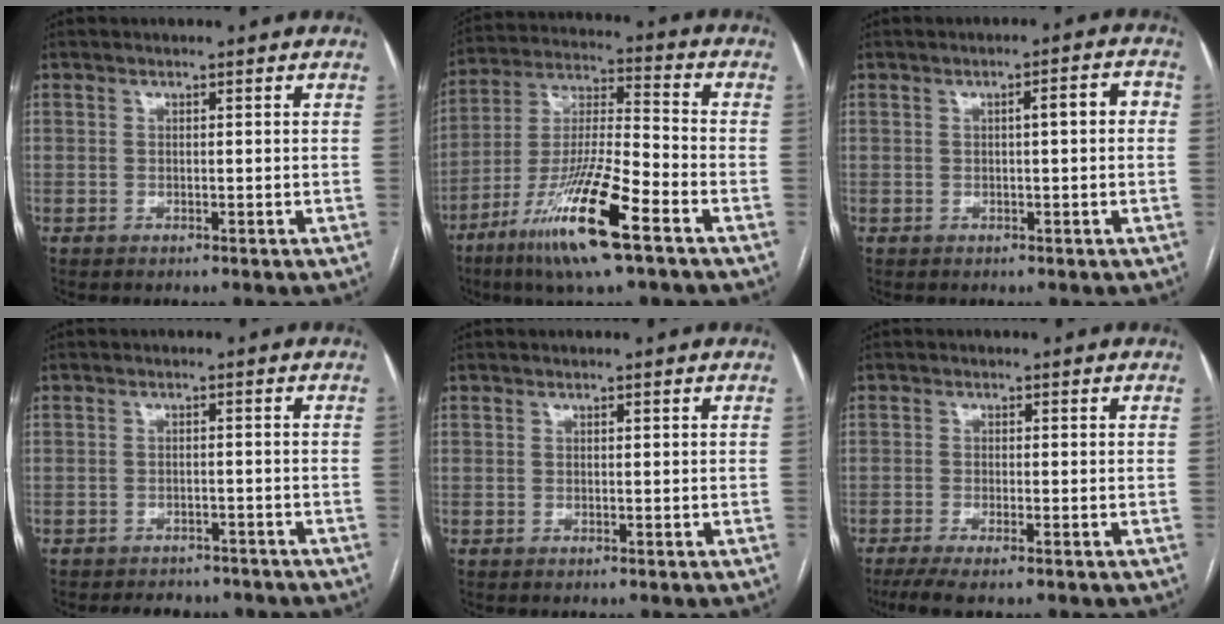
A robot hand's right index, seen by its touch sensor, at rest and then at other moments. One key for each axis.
{"total": 16.3, "fx": -8.7, "fy": 1.1, "fz": 13.8, "tx": -0.276, "ty": -0.033, "tz": -0.161}
{"total": 3.4, "fx": 0.3, "fy": 0.4, "fz": 3.4, "tx": -0.048, "ty": 0.013, "tz": 0.002}
{"total": 7.3, "fx": -6.5, "fy": 2.8, "fz": 1.6, "tx": -0.022, "ty": 0.004, "tz": -0.074}
{"total": 0.0}
{"total": 4.8, "fx": -3.3, "fy": 0.3, "fz": 3.5, "tx": -0.057, "ty": -0.012, "tz": -0.056}